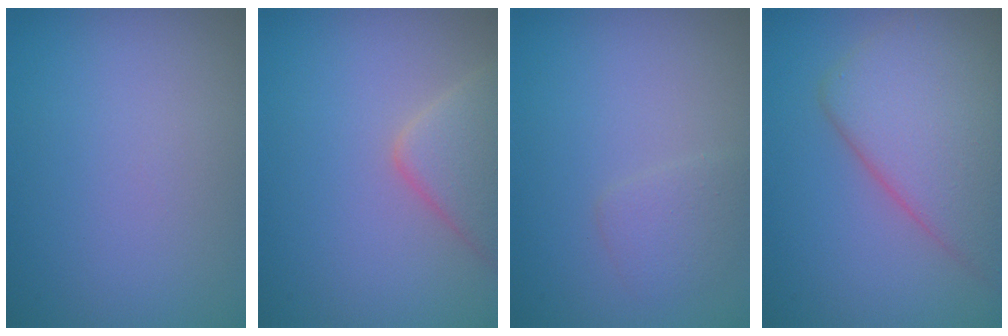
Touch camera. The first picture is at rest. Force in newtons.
{"total": 4.2, "press": 4.2, "slide": 0.3}
{"total": 1.5, "press": 1.5, "slide": 0.1}
{"total": 7.3, "press": 7.3, "slide": 0.5}